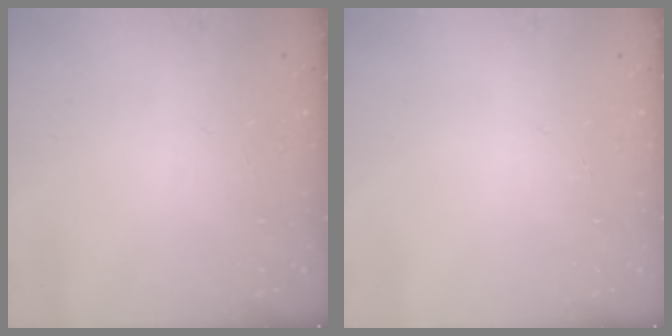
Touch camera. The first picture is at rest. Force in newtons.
{"total": 0.0}